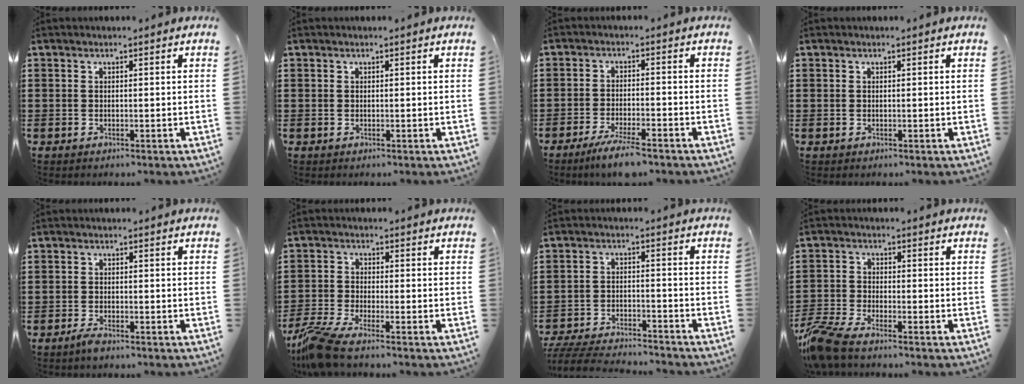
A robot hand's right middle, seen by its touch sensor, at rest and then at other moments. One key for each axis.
{"total": 0.0}
{"total": 5.0, "fx": -4.0, "fy": 0.3, "fz": 3.0, "tx": -0.060, "ty": -0.010, "tz": -0.074}
{"total": 0.0}
{"total": 1.9, "fx": -1.6, "fy": 0.6, "fz": 0.7, "tx": -0.023, "ty": 0.002, "tz": -0.035}
{"total": 6.4, "fx": -5.3, "fy": 0.9, "fz": 3.4, "tx": -0.101, "ty": -0.018, "tz": -0.111}
{"total": 6.0, "fx": -5.8, "fy": 0.5, "fz": 1.2, "tx": -0.035, "ty": 0.004, "tz": -0.119}
{"total": 6.7, "fx": -5.7, "fy": 1.4, "fz": 3.2, "tx": -0.094, "ty": -0.008, "tz": -0.118}